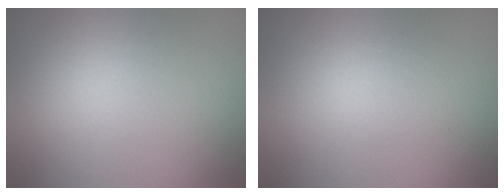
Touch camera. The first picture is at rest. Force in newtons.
{"total": 1.2, "press": 1.2, "slide": 0.0}